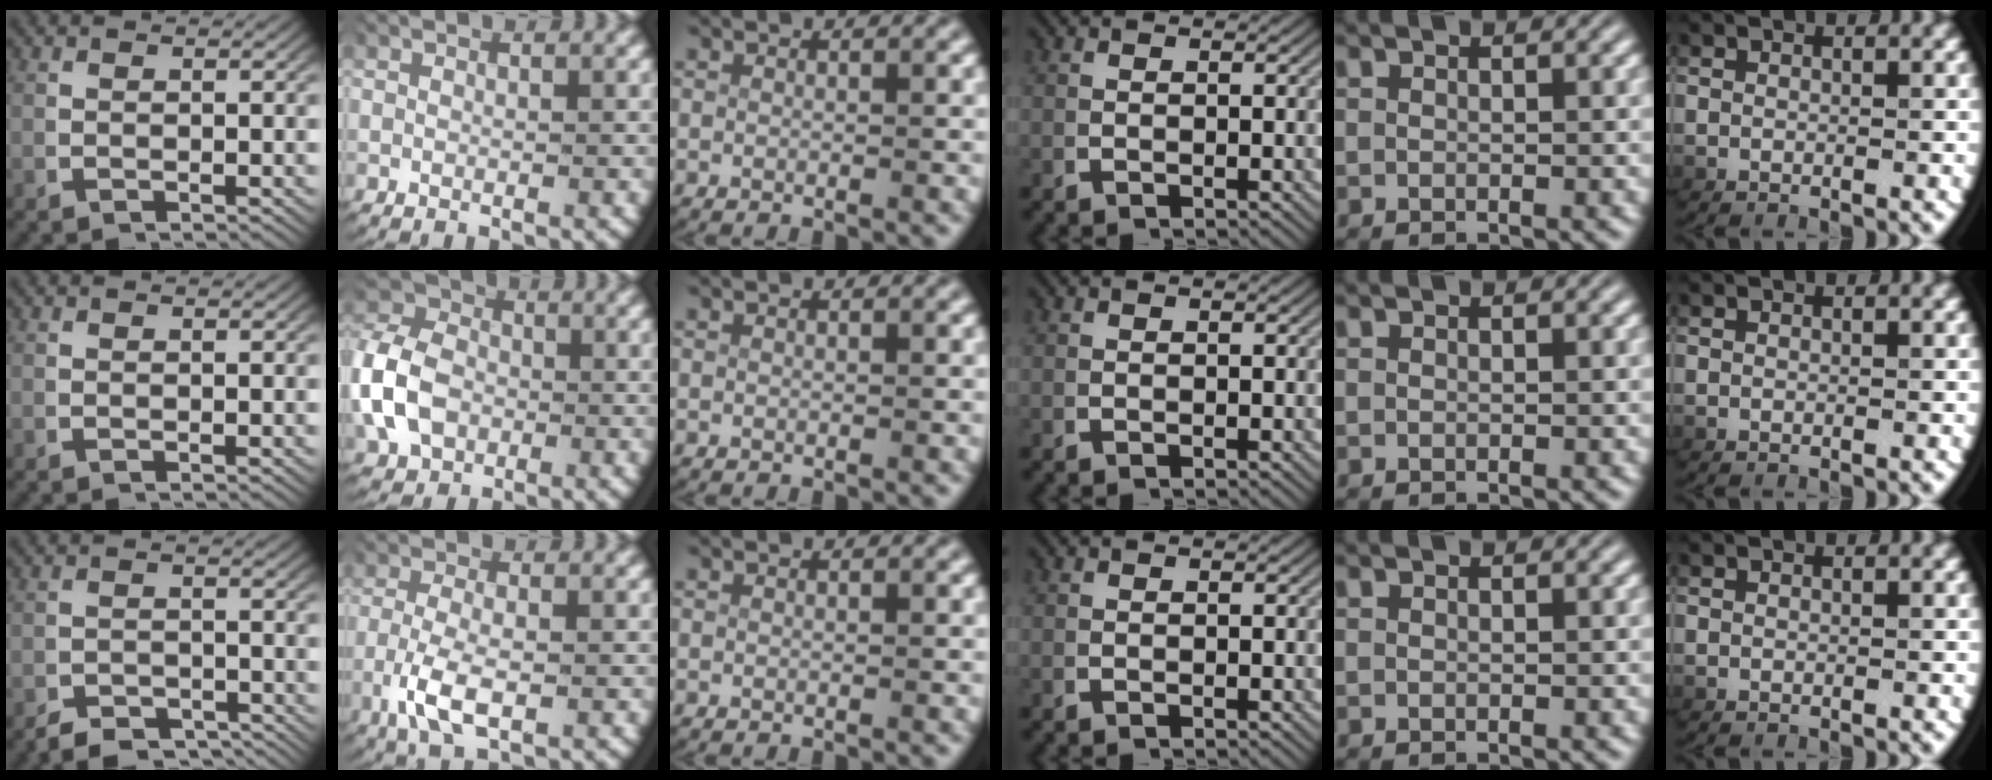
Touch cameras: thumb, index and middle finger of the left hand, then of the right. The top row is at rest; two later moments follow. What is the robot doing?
{"motion": "grasp_and_lifting", "object": "card"}